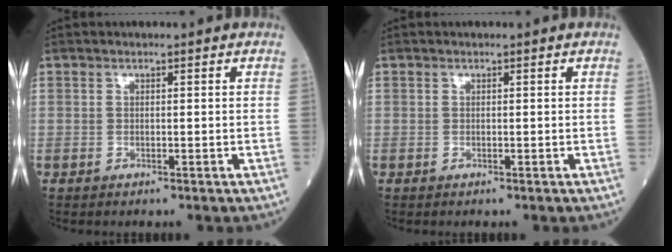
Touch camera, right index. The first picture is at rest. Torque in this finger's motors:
{"motor_torque": [0.00, 0.00, 0.00, 0.00]}